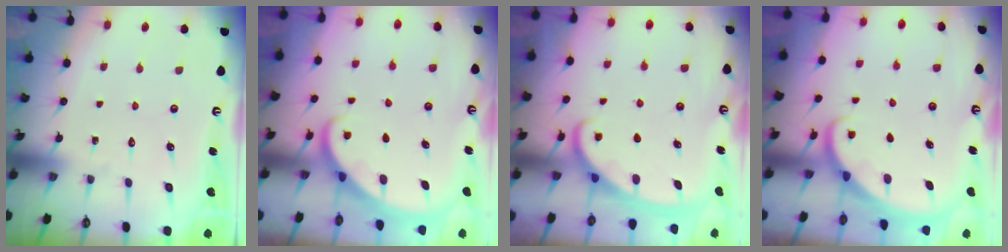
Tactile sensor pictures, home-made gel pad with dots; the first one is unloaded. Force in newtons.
{"total": 2.7, "press": 2.7, "slide": 0.2}
{"total": 3.0, "press": 3.0, "slide": 0.4}
{"total": 2.3, "press": 2.3, "slide": 0.1}